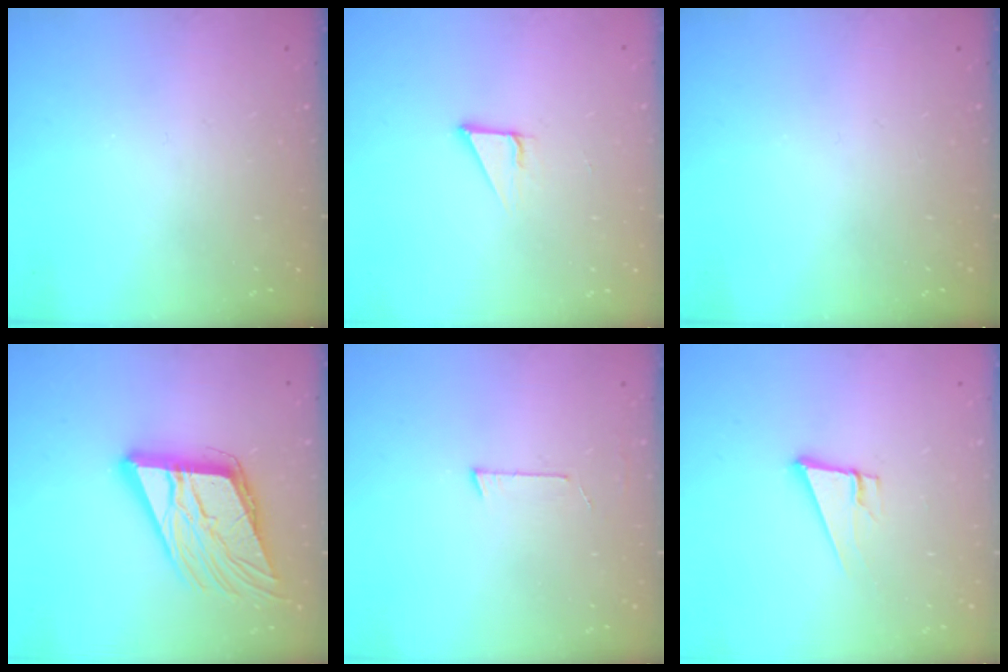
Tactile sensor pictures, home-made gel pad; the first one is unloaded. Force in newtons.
{"total": 2.8, "press": 2.8, "slide": 0.2}
{"total": 0.0}
{"total": 18.7, "press": 18.4, "slide": 3.2}
{"total": 2.7, "press": 2.7, "slide": 0.2}
{"total": 9.0, "press": 8.3, "slide": 3.3}